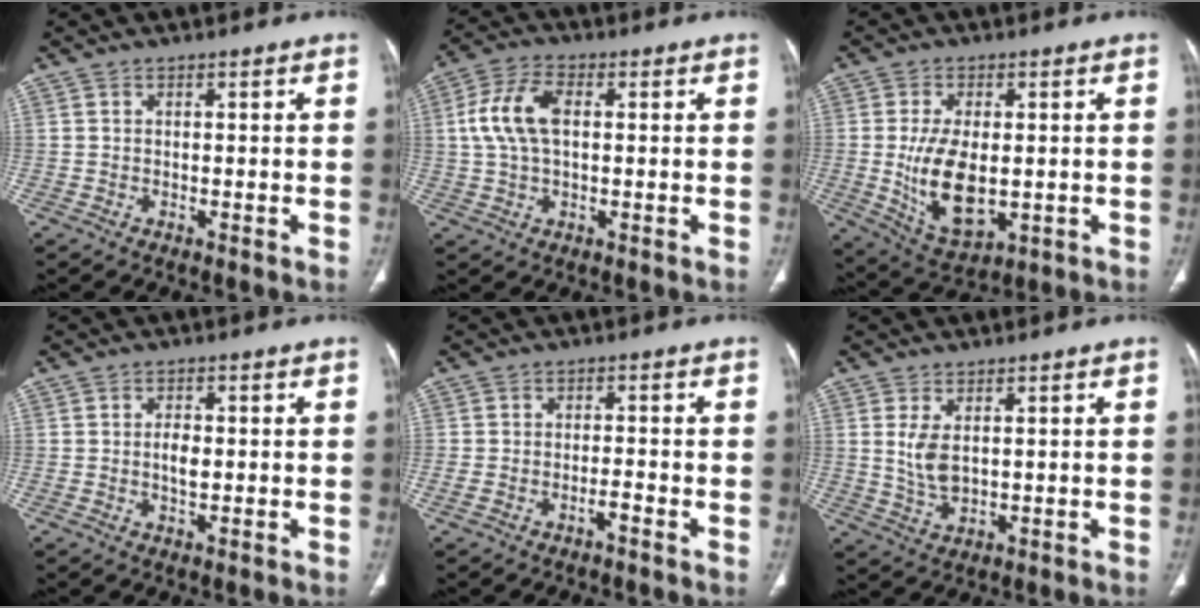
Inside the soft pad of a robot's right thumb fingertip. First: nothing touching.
{"total": 9.6, "force": [1.3, 5.4, 7.9], "torque": [-0.170, 0.020, 0.024]}
{"total": 12.5, "force": [-0.9, 6.8, 10.5], "torque": [-0.186, -0.014, 0.003]}
{"total": 2.9, "force": [-0.2, 1.6, 2.4], "torque": [-0.042, 0.001, -0.004]}
{"total": 3.0, "force": [-1.7, 1.2, 2.2], "torque": [-0.051, 0.020, -0.030]}
{"total": 5.0, "force": [1.0, 2.7, 4.1], "torque": [-0.085, -0.010, 0.028]}